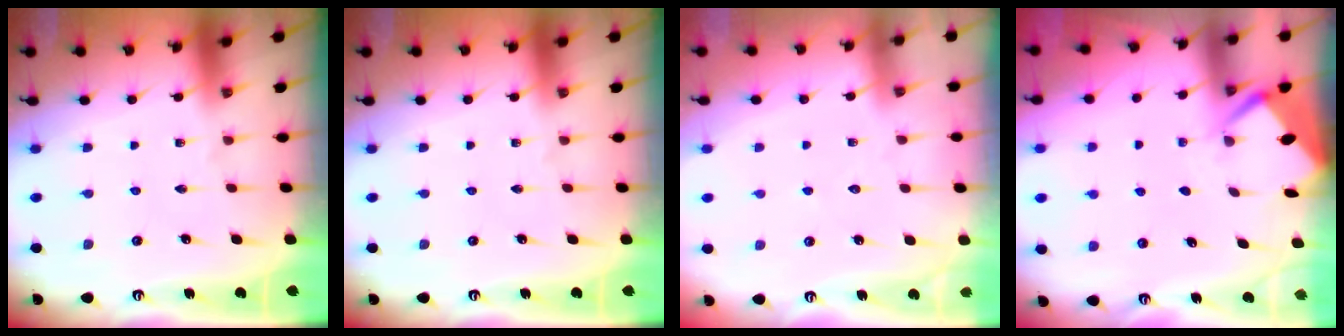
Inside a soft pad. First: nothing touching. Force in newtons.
{"total": 0.0}
{"total": 2.5, "press": 2.4, "slide": 0.4}
{"total": 2.8, "press": 2.8, "slide": 0.4}